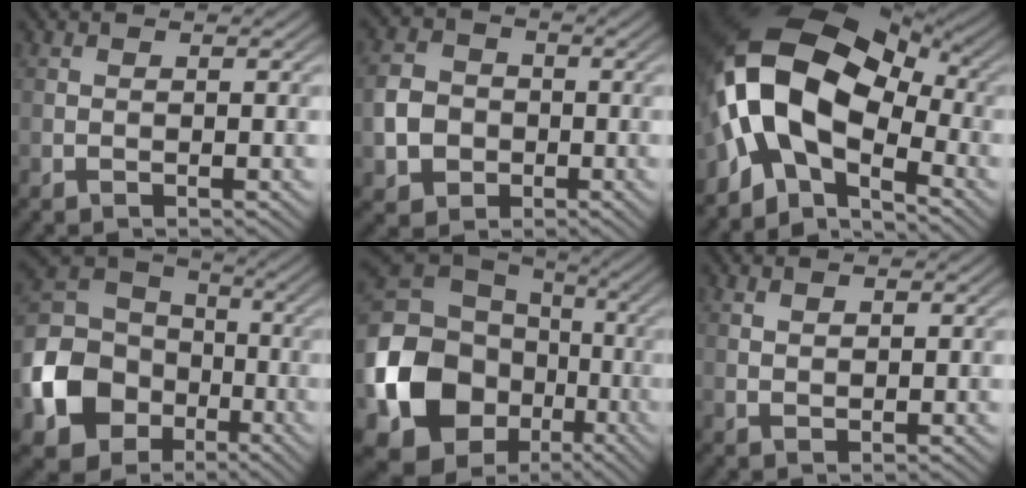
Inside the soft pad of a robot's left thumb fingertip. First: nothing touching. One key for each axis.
{"total": 5.5, "fx": -1.3, "fy": 4.8, "fz": 2.4, "tx": -0.064, "ty": -0.006, "tz": -0.032}
{"total": 15.9, "fx": -3.1, "fy": 9.3, "fz": 12.5, "tx": -0.236, "ty": 0.005, "tz": -0.074}
{"total": 13.5, "fx": -4.4, "fy": 10.9, "fz": 6.6, "tx": -0.188, "ty": -0.031, "tz": -0.094}
{"total": 17.2, "fx": -4.9, "fy": 13.8, "fz": 9.0, "tx": -0.227, "ty": -0.038, "tz": -0.091}
{"total": 1.3, "fx": 0.9, "fy": 0.5, "fz": 0.7, "tx": -0.017, "ty": -0.001, "tz": 0.021}